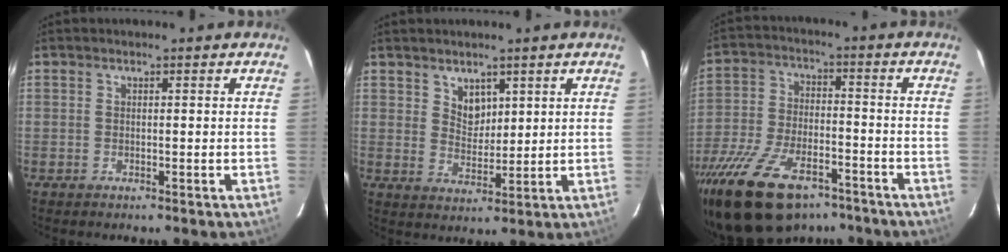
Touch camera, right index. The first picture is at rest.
{"total": 4.3, "force": [2.7, 2.9, 1.7], "torque": [-0.021, 0.000, 0.052]}
{"total": 21.7, "force": [-14.9, 10.3, 12.0], "torque": [-0.258, -0.027, -0.247]}